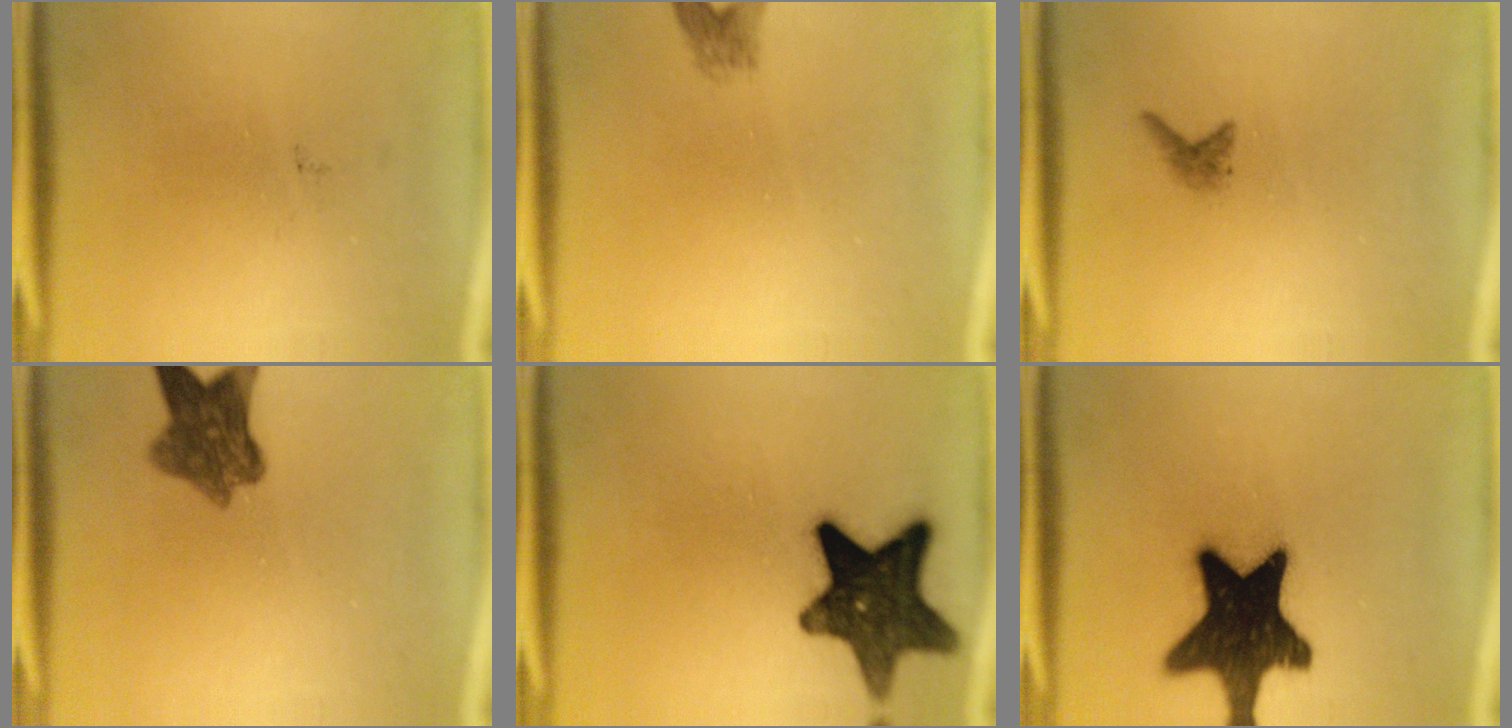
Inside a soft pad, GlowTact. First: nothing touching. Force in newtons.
{"total": 1.8}
{"total": 1.0}
{"total": 7.4}
{"total": 14.3}
{"total": 19.6}